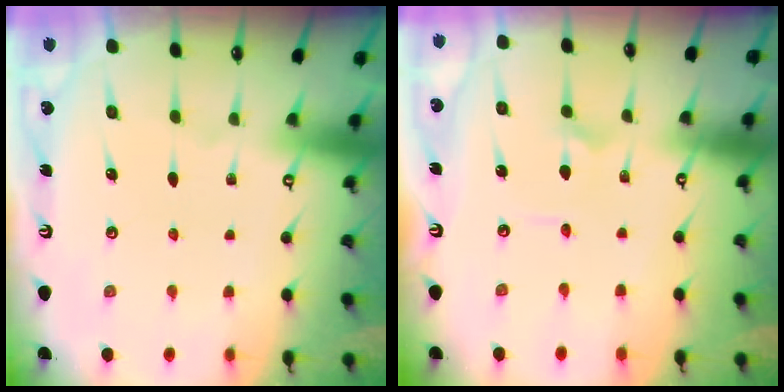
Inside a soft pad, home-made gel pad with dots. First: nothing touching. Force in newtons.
{"total": 1.6, "press": 1.6, "slide": 0.1}